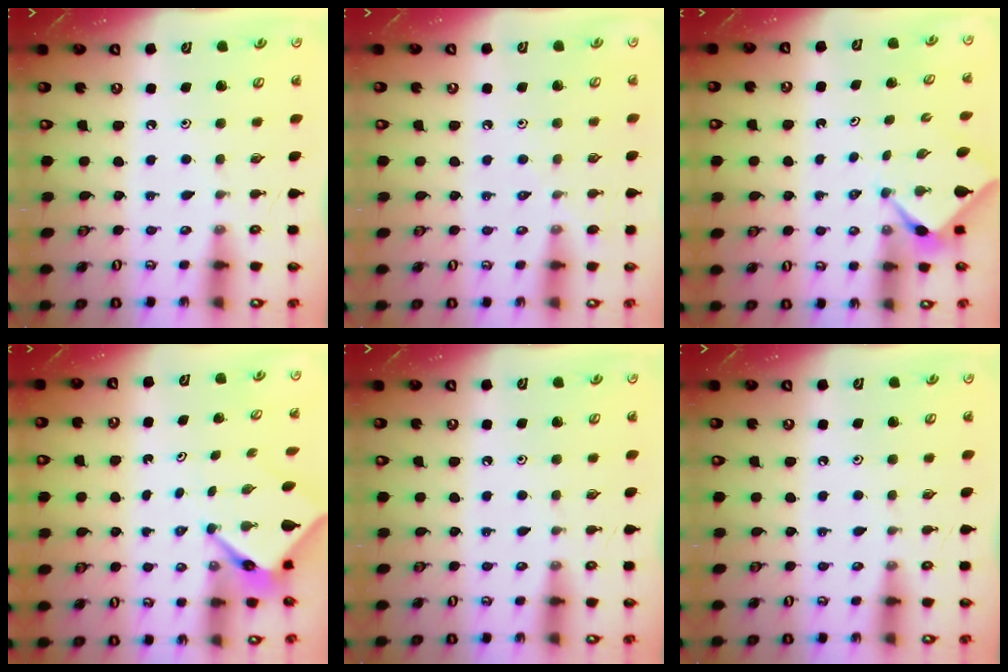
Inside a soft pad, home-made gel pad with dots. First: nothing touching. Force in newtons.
{"total": 3.5, "press": 3.5, "slide": 0.6}
{"total": 2.4, "press": 2.4, "slide": 0.1}
{"total": 4.3, "press": 4.3, "slide": 0.2}
{"total": 0.0}
{"total": 0.0}